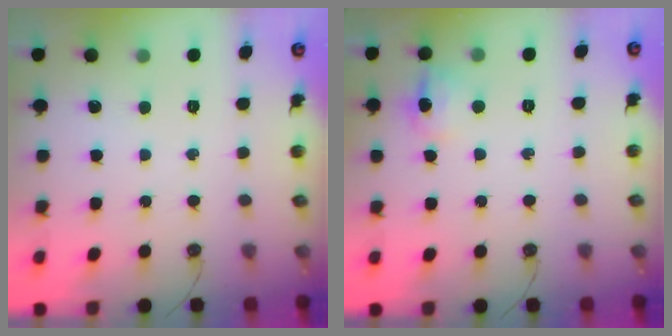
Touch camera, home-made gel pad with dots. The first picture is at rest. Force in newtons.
{"total": 9.6, "press": 9.6, "slide": 0.9}